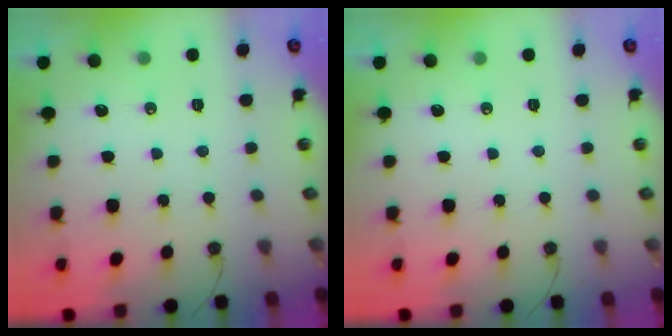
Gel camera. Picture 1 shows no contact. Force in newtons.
{"total": 0.0}